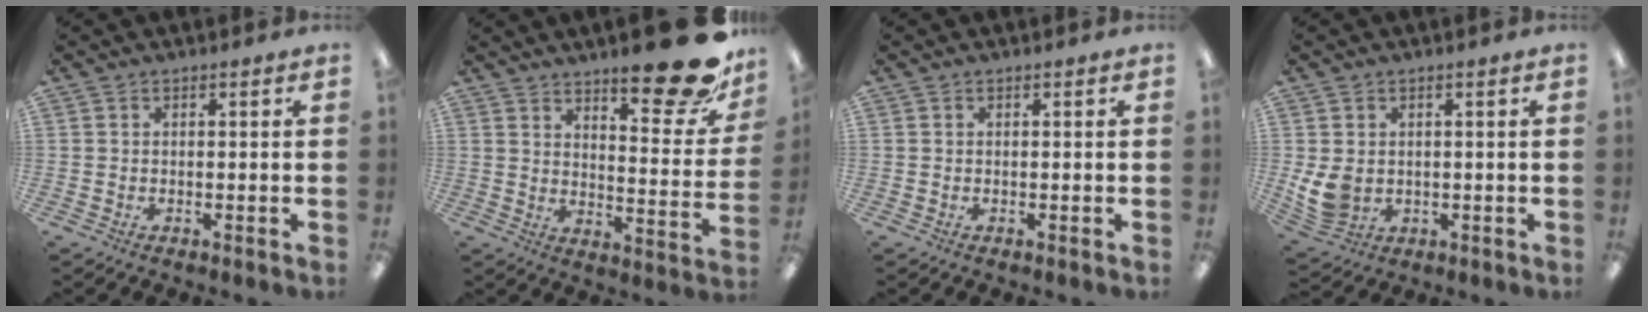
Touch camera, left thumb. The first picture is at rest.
{"total": 19.4, "force": [13.2, 5.9, 12.9], "torque": [-0.163, -0.094, 0.210]}
{"total": 0.0}
{"total": 7.0, "force": [0.5, 5.5, 4.3], "torque": [-0.102, -0.002, 0.011]}